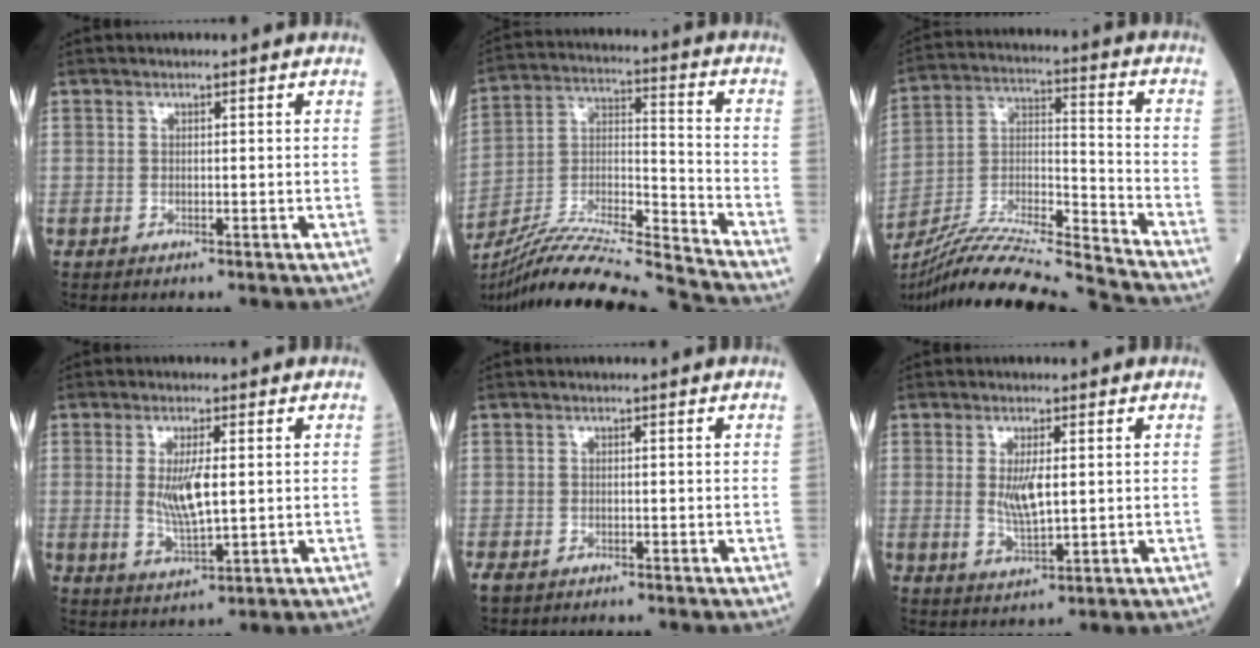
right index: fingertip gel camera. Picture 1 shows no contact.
{"total": 20.8, "force": [-19.4, -1.3, 7.4], "torque": [-0.155, -0.012, -0.336]}
{"total": 20.1, "force": [-18.7, -1.4, 7.1], "torque": [-0.147, -0.010, -0.328]}
{"total": 6.3, "force": [0.6, 0.8, 6.2], "torque": [-0.128, -0.012, 0.015]}
{"total": 2.2, "force": [-1.7, 1.0, 1.0], "torque": [-0.028, -0.006, -0.025]}
{"total": 4.8, "force": [0.6, 0.7, 4.7], "torque": [-0.094, -0.009, 0.014]}